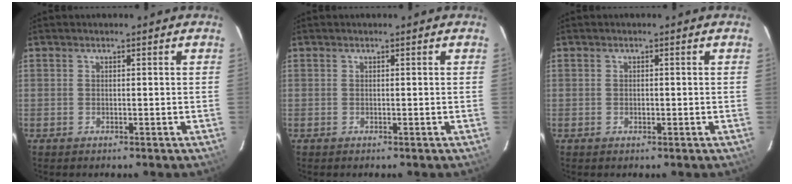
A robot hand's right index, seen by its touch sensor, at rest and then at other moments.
{"total": 0.0}
{"total": 0.6, "force": [-0.2, 0.5, 0.3], "torque": [-0.004, 0.001, -0.002]}